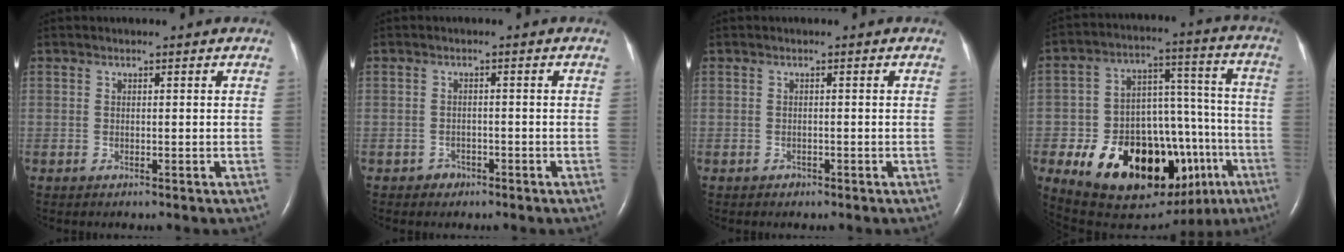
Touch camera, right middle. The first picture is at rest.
{"total": 1.6, "force": [-1.1, 1.2, 0.0], "torque": [-0.002, 0.005, -0.019]}
{"total": 0.6, "force": [-0.5, 0.4, 0.0], "torque": [-0.006, 0.000, -0.009]}
{"total": 27.3, "force": [-12.4, 13.3, 20.3], "torque": [-0.256, 0.036, -0.170]}